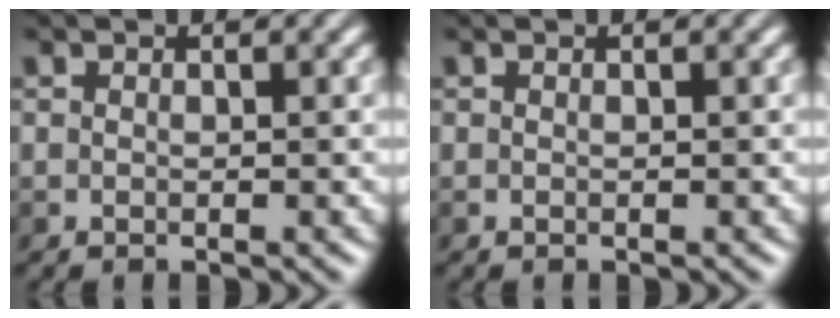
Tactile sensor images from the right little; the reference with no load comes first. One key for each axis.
{"total": 0.0}